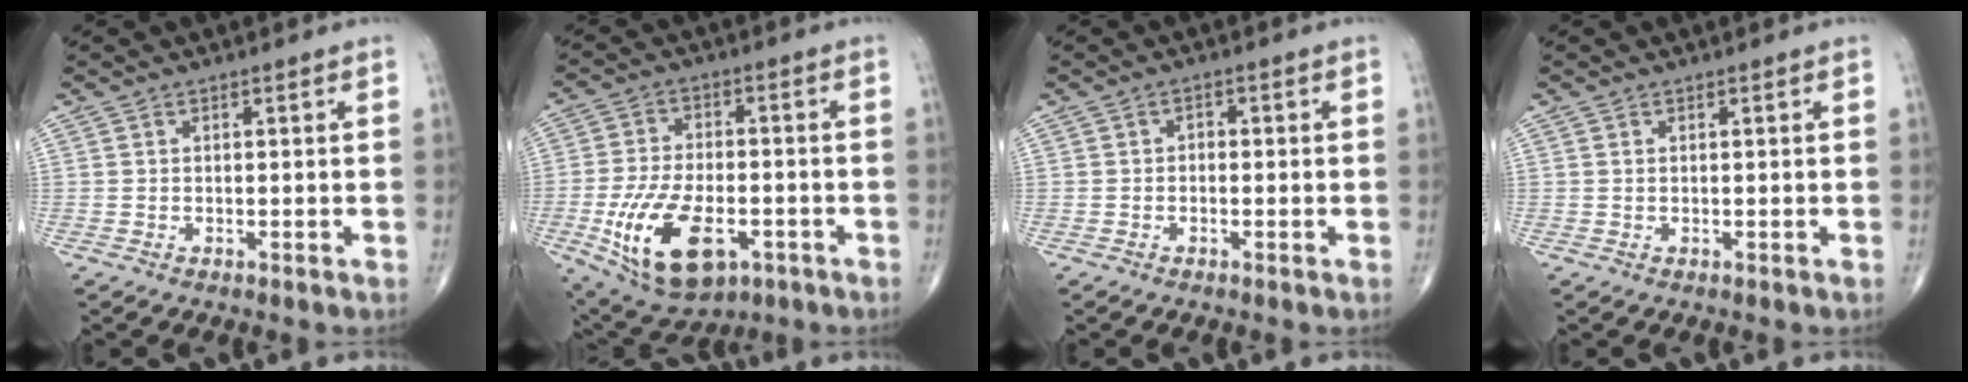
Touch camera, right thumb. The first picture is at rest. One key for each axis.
{"total": 16.7, "fx": -5.8, "fy": 8.9, "fz": 12.8, "tx": -0.226, "ty": 0.012, "tz": -0.085}
{"total": 1.2, "fx": -0.2, "fy": 0.9, "fz": 0.8, "tx": -0.002, "ty": 0.005, "tz": -0.010}
{"total": 0.0}